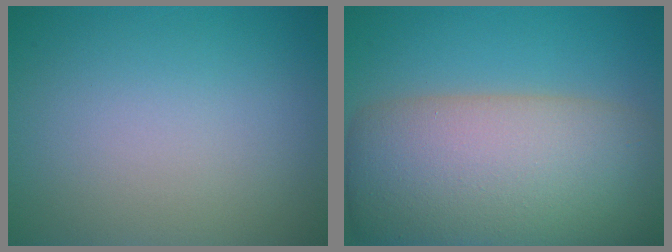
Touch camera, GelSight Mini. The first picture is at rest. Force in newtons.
{"total": 13.5, "press": 13.5, "slide": 0.9}